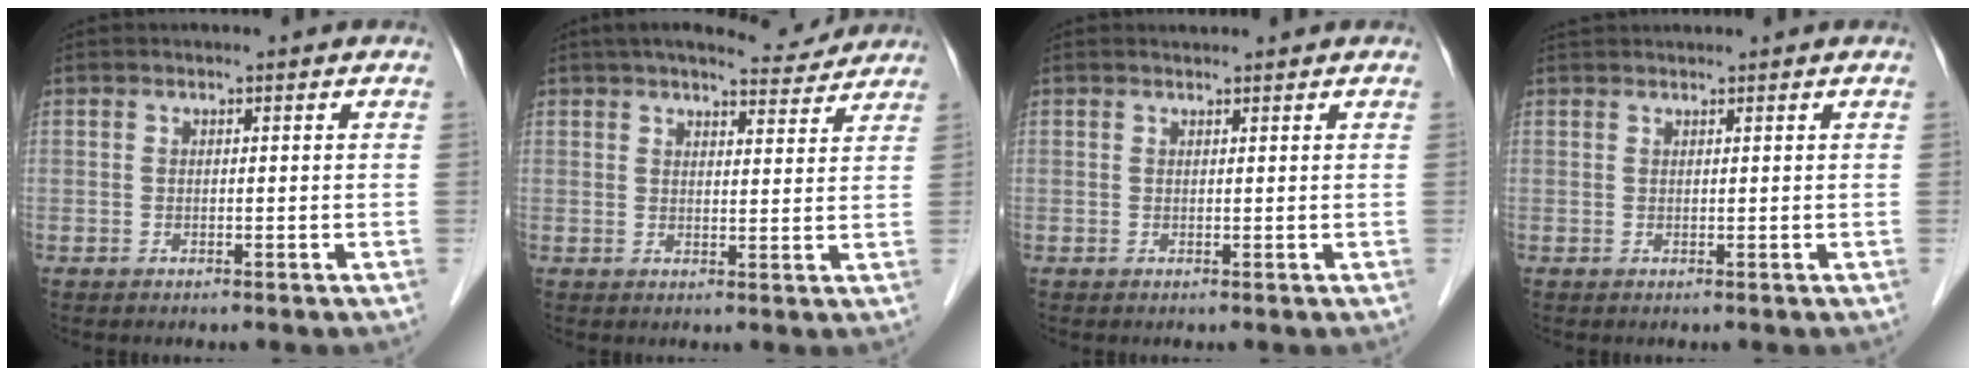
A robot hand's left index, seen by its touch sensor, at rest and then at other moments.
{"total": 8.1, "force": [7.5, 1.5, 2.8], "torque": [-0.041, 0.012, 0.093]}
{"total": 1.4, "force": [1.3, 0.2, 0.3], "torque": [-0.010, 0.014, 0.022]}
{"total": 2.6, "force": [2.5, 0.1, 0.7], "torque": [-0.006, 0.032, 0.045]}